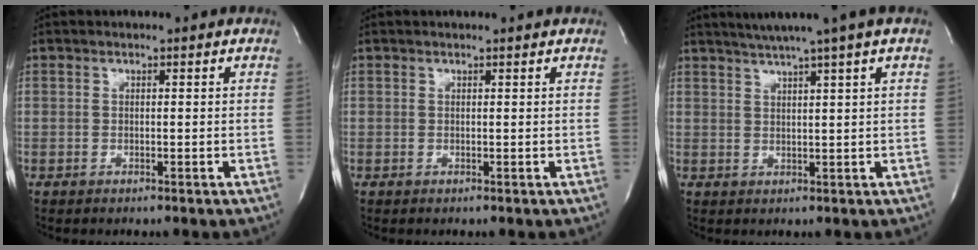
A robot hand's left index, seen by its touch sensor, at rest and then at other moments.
{"total": 1.6, "force": [1.5, 0.0, 0.3], "torque": [-0.010, 0.008, 0.018]}
{"total": 7.4, "force": [5.4, -1.7, 4.7], "torque": [-0.071, 0.014, 0.077]}